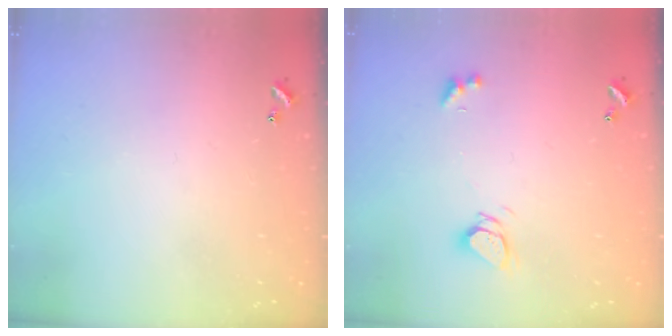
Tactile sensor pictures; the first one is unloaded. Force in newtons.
{"total": 2.9, "press": 2.9, "slide": 0.2}